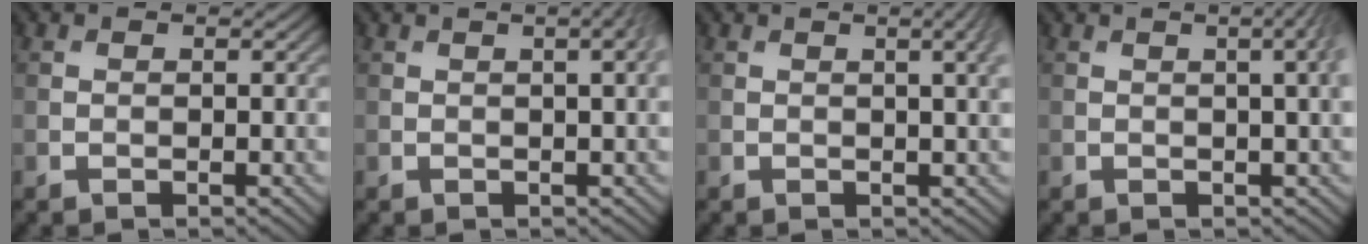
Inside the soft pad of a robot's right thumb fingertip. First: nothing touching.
{"total": 3.5, "force": [1.0, 0.8, 3.3], "torque": [-0.042, 0.014, 0.005]}
{"total": 3.4, "force": [1.1, 0.7, 3.2], "torque": [-0.040, 0.009, 0.012]}
{"total": 4.0, "force": [0.8, 0.9, 3.8], "torque": [-0.046, 0.016, 0.007]}